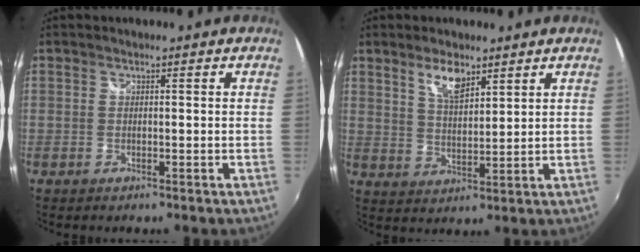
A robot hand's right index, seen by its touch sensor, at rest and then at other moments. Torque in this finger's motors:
{"motor_torque": [0.47, 0.23, 0.31, 0.07]}